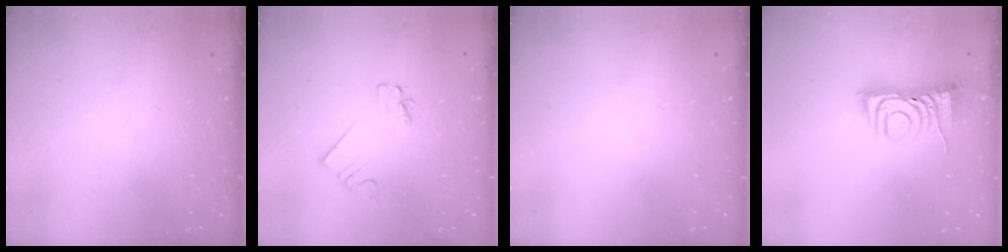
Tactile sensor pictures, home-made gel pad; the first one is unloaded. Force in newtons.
{"total": 2.0, "press": 2.0, "slide": 0.1}
{"total": 0.0}
{"total": 7.3, "press": 7.3, "slide": 0.6}